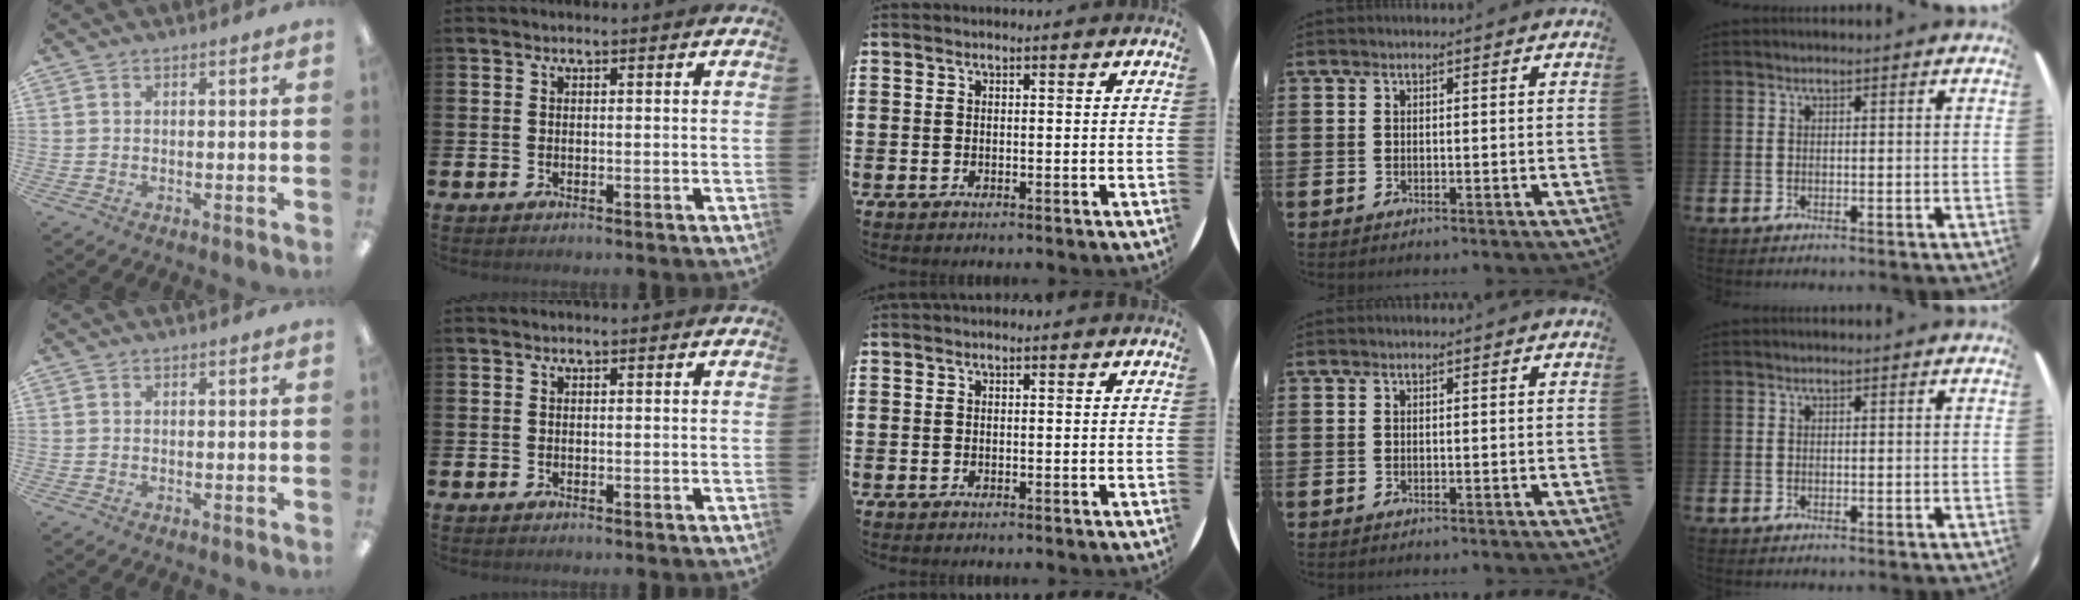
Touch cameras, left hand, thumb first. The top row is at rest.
{}